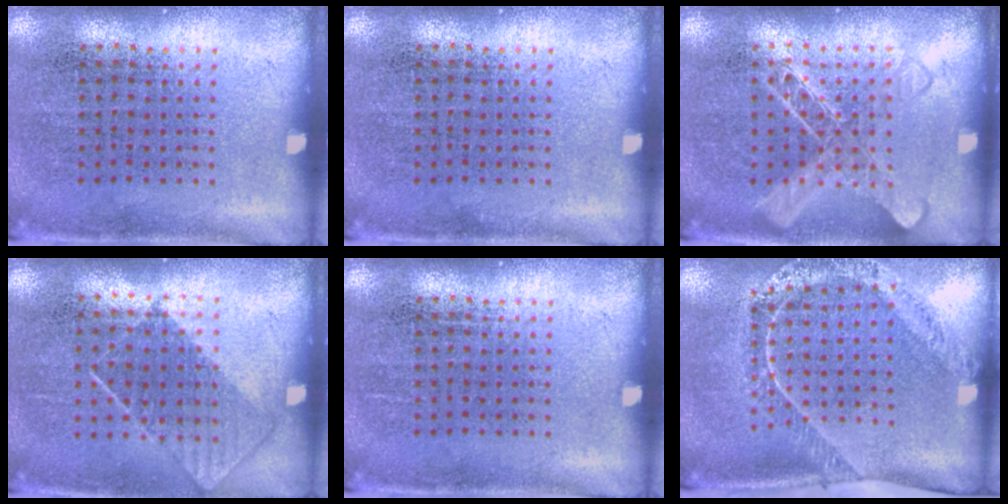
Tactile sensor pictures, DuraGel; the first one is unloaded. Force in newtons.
{"total": 0.0}
{"total": 2.5, "press": 2.4, "slide": 0.5}
{"total": 0.8, "press": 0.7, "slide": 0.4}
{"total": 0.0}
{"total": 1.5, "press": 1.5, "slide": 0.3}